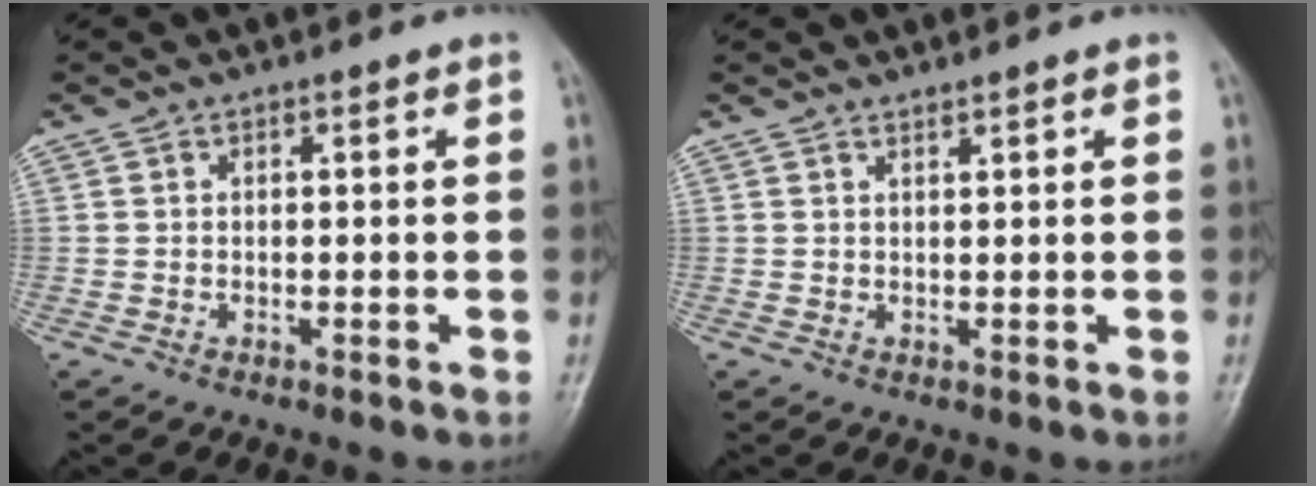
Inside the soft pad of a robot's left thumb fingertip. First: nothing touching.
{"total": 0.8, "force": [0.8, -0.1, 0.0], "torque": [0.002, -0.007, 0.014]}